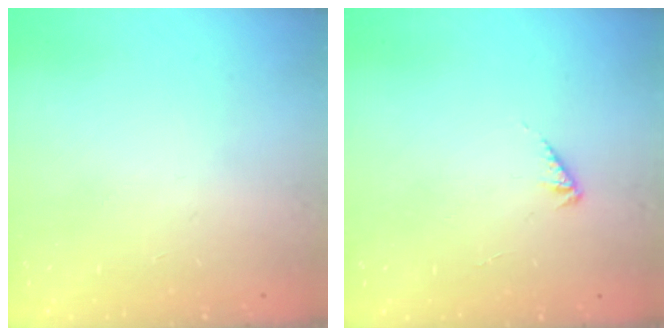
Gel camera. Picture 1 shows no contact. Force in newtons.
{"total": 2.0, "press": 1.9, "slide": 0.5}